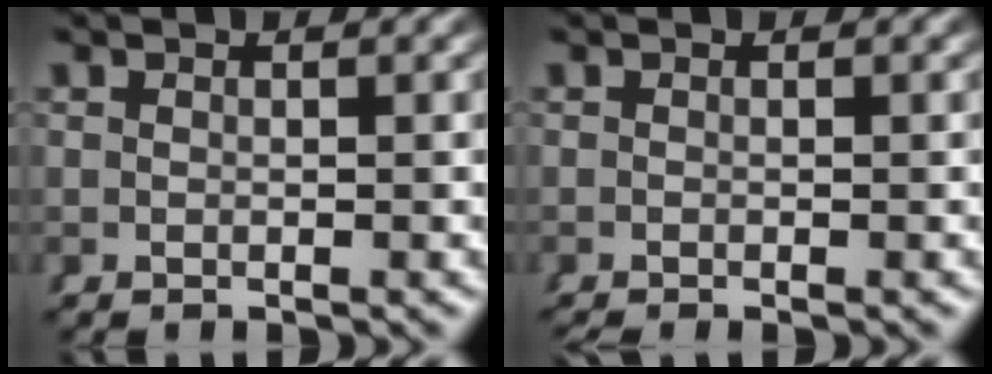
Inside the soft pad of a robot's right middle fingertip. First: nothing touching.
{"total": 0.7, "force": [-0.7, -0.1, 0.1], "torque": [0.003, -0.005, -0.010]}